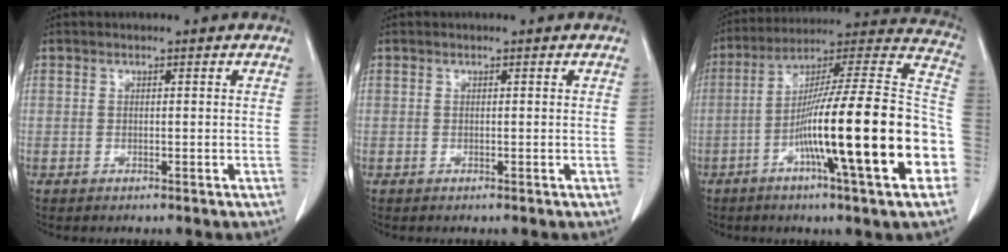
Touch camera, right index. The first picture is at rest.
{"total": 0.0}
{"total": 26.2, "force": [-7.2, 1.1, 25.2], "torque": [-0.310, 0.003, -0.122]}